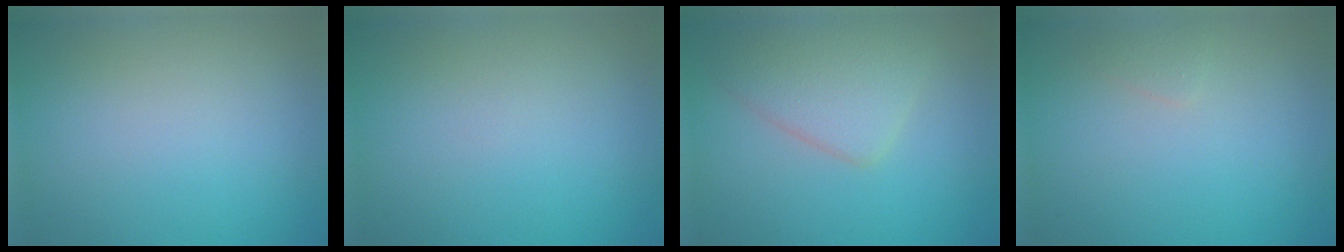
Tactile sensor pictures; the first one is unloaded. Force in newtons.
{"total": 0.0}
{"total": 4.5, "press": 4.5, "slide": 0.2}
{"total": 0.7, "press": 0.7, "slide": 0.0}